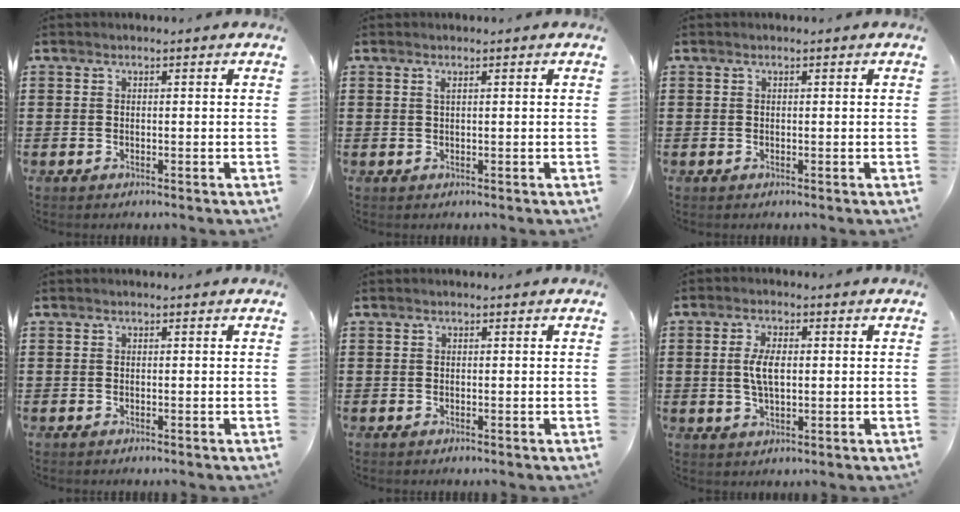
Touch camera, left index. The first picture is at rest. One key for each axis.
{"total": 0.8, "fx": 0.4, "fy": 0.1, "fz": 0.7, "tx": -0.014, "ty": 0.000, "tz": 0.008}
{"total": 0.0}
{"total": 0.0}
{"total": 0.0}
{"total": 4.7, "fx": 0.4, "fy": 2.0, "fz": 4.2, "tx": -0.093, "ty": 0.004, "tz": 0.002}